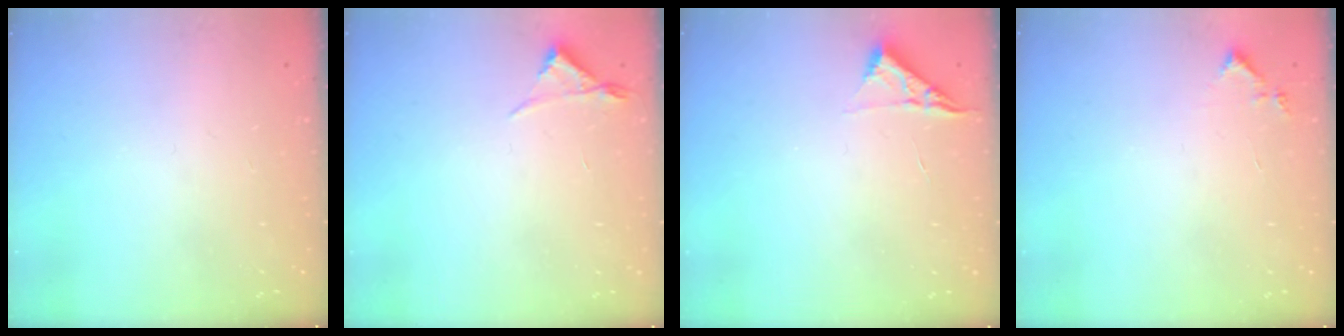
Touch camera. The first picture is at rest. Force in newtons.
{"total": 3.0, "press": 2.9, "slide": 0.5}
{"total": 5.1, "press": 5.0, "slide": 0.7}
{"total": 4.9, "press": 4.8, "slide": 0.5}